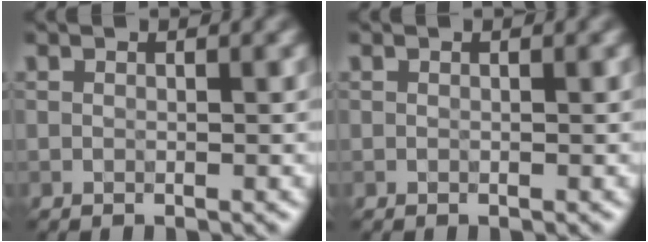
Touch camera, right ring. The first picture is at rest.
{"total": 0.0}